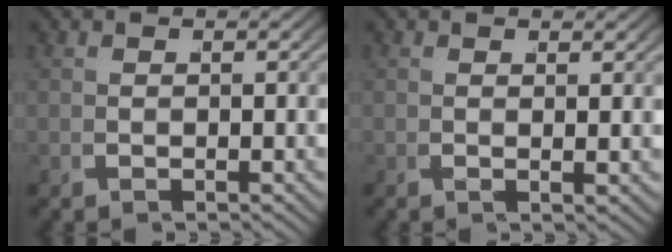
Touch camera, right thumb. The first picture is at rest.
{"total": 0.9, "force": [0.5, 0.0, 0.8], "torque": [-0.016, -0.004, 0.009]}